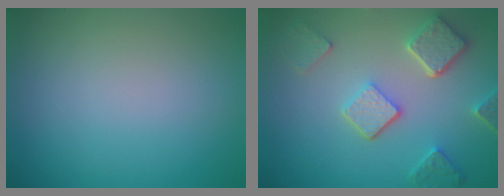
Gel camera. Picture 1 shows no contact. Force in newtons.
{"total": 5.0, "press": 3.8, "slide": 3.2}